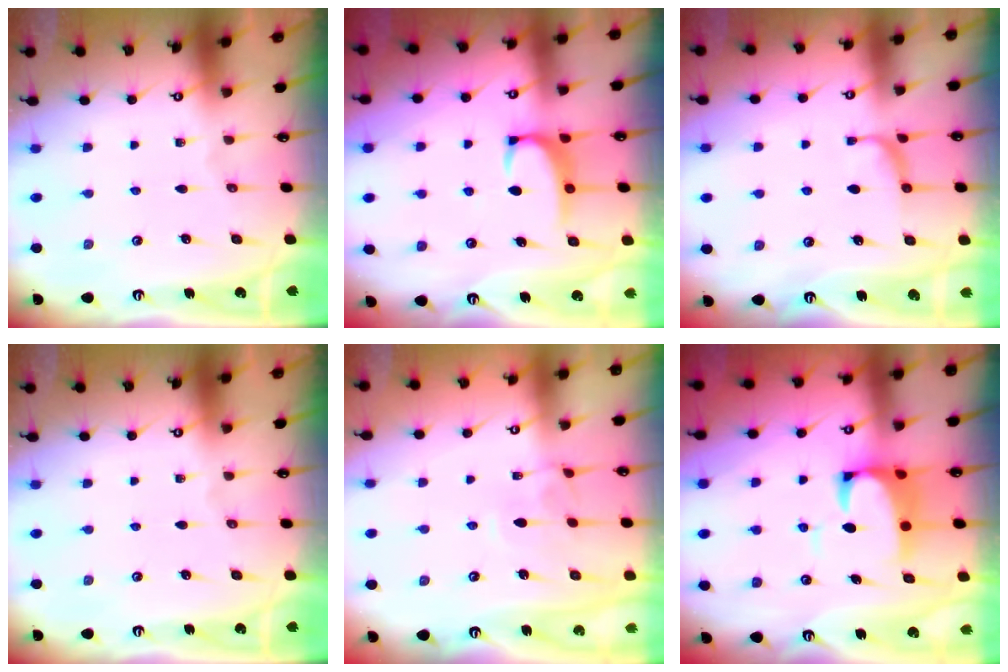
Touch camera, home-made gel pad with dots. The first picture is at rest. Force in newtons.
{"total": 2.3, "press": 2.3, "slide": 0.6}
{"total": 1.7, "press": 1.6, "slide": 0.7}
{"total": 0.0}
{"total": 3.4, "press": 3.4, "slide": 0.1}
{"total": 4.7, "press": 4.5, "slide": 1.3}